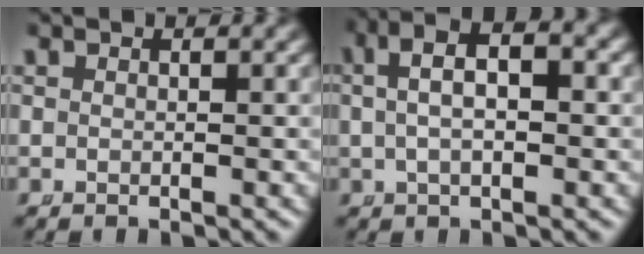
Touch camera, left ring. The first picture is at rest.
{"total": 5.5, "force": [1.6, 2.7, 4.5], "torque": [-0.060, 0.024, 0.012]}